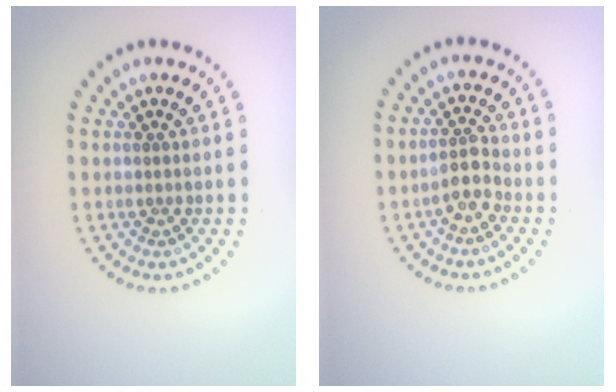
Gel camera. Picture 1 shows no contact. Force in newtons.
{"total": 2.4, "press": 2.1, "slide": 1.2}